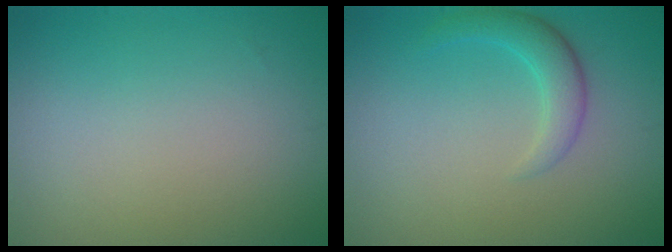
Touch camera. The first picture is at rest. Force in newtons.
{"total": 2.5, "press": 2.5, "slide": 0.1}